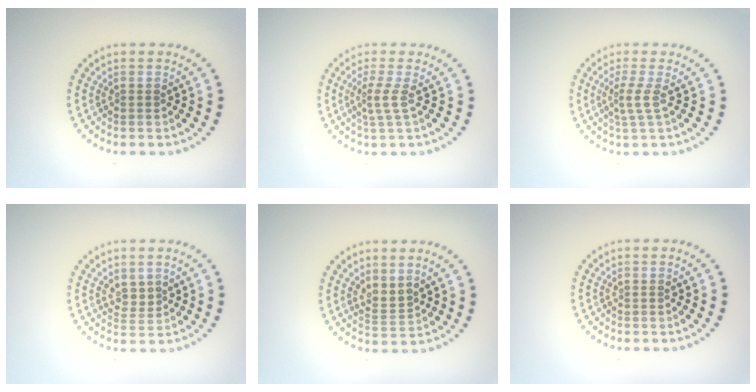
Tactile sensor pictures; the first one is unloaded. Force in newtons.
{"total": 2.0, "press": 1.3, "slide": 1.5}
{"total": 2.0, "press": 1.3, "slide": 1.5}
{"total": 1.6, "press": 1.3, "slide": 0.9}
{"total": 2.1, "press": 1.6, "slide": 1.4}
{"total": 0.0}